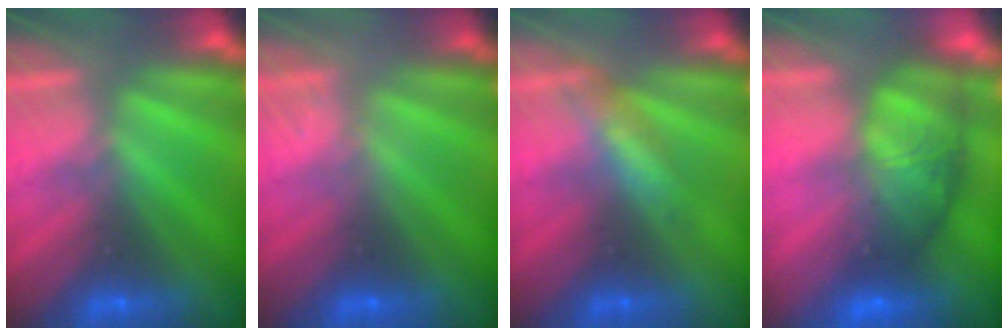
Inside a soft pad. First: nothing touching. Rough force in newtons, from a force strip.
{"total": 1.6}
{"total": 2.7}
{"total": 7.6}